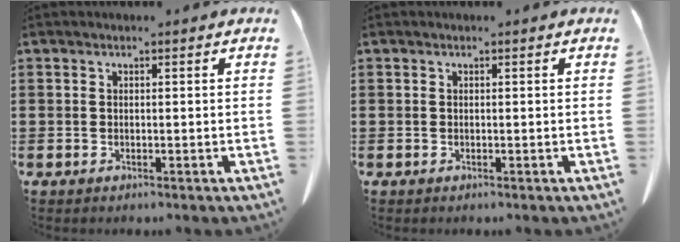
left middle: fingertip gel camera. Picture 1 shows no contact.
{"total": 0.0}